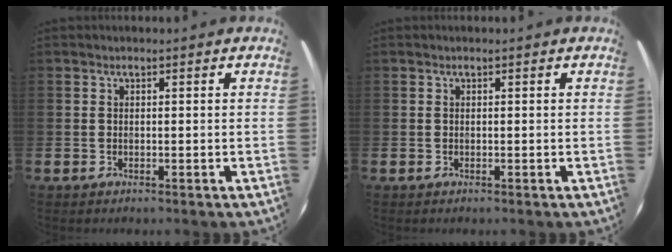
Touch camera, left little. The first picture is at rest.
{"total": 0.0}